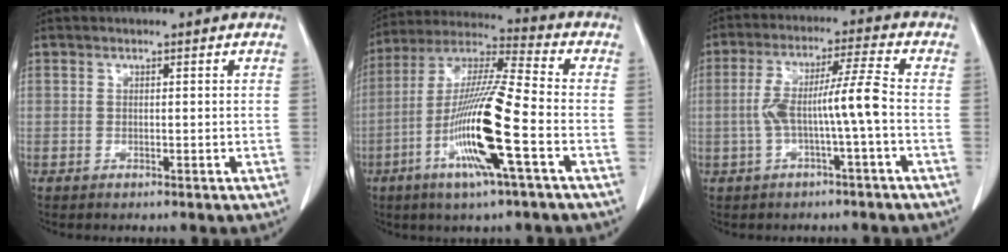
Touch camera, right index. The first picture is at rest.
{"total": 15.9, "force": [-5.3, 0.1, 15.0], "torque": [-0.301, -0.013, -0.107]}
{"total": 8.2, "force": [-1.5, -0.3, 8.0], "torque": [-0.156, 0.024, -0.024]}